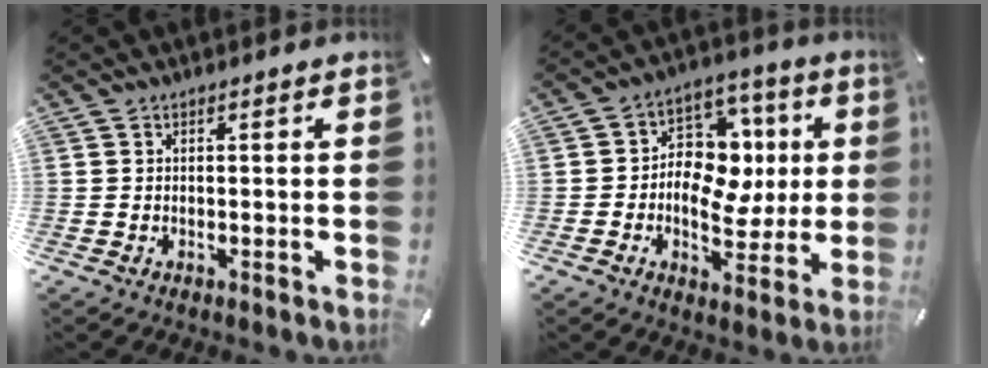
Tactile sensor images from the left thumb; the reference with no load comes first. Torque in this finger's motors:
{"motor_torque": [0.11, 0.94, 0.99, -0.37, 0.05]}